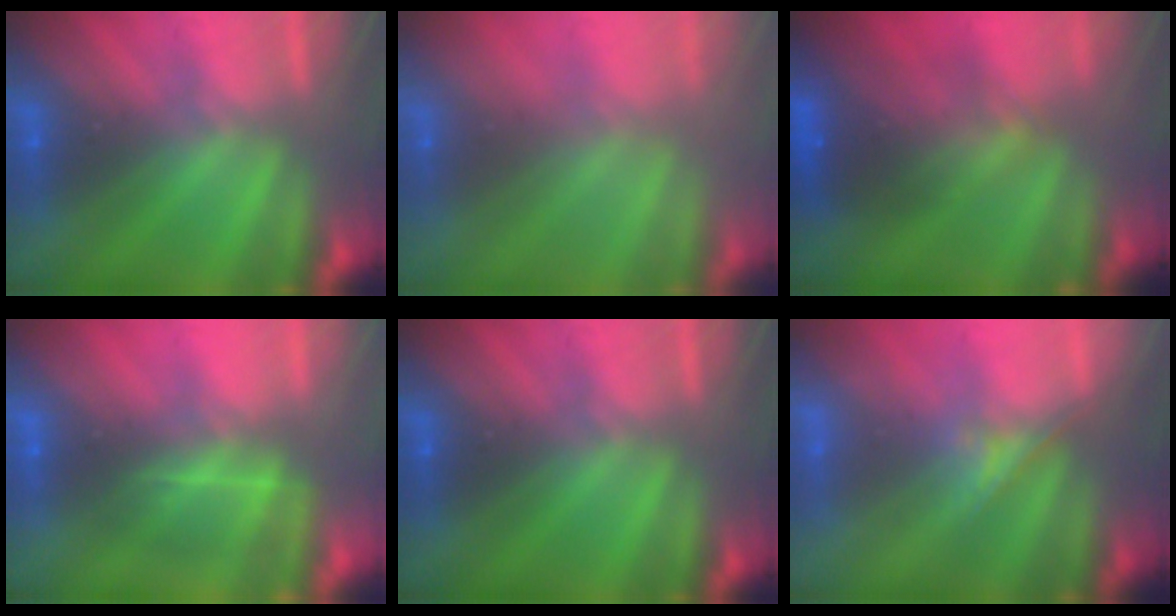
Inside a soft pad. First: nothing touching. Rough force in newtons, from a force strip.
{"total": 8.7}
{"total": 7.8}
{"total": 4.7}
{"total": 0.0}
{"total": 1.8}